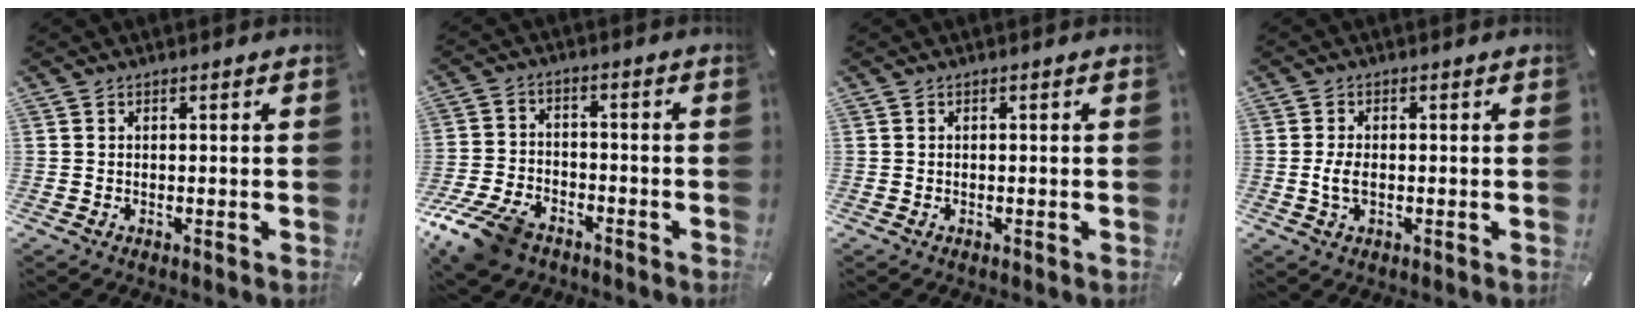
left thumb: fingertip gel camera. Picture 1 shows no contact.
{"total": 11.0, "force": [-7.3, 6.2, 5.2], "torque": [-0.111, 0.039, -0.138]}
{"total": 0.0}
{"total": 3.6, "force": [-0.4, 2.0, 3.0], "torque": [-0.068, -0.001, -0.010]}